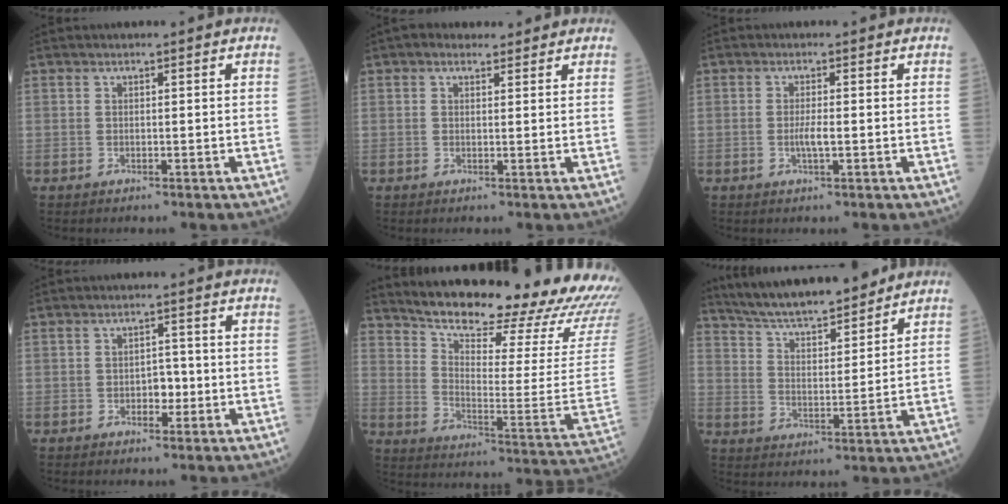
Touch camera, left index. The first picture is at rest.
{"total": 3.2, "force": [2.6, 1.6, 1.1], "torque": [-0.016, 0.022, 0.036]}
{"total": 1.9, "force": [-0.2, 0.1, 1.9], "torque": [-0.040, -0.003, -0.003]}
{"total": 2.4, "force": [-0.6, 1.4, 1.8], "torque": [-0.021, 0.006, -0.008]}
{"total": 26.9, "force": [24.8, 2.3, 10.1], "torque": [-0.166, -0.106, 0.320]}
{"total": 16.1, "force": [14.4, 2.4, 6.7], "torque": [-0.116, 0.010, 0.236]}